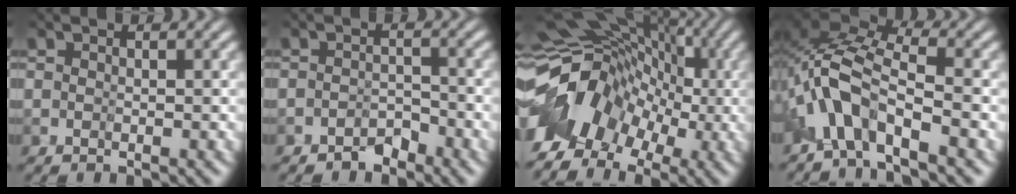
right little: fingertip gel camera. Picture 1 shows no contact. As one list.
[{"total": 3.3, "force": [-2.7, -0.8, -1.8], "torque": [0.034, 0.004, -0.051]}, {"total": 7.6, "force": [-2.7, 5.3, 4.8], "torque": [-0.086, 0.005, -0.063]}, {"total": 4.6, "force": [-3.7, 0.4, 2.8], "torque": [-0.064, 0.015, -0.084]}]